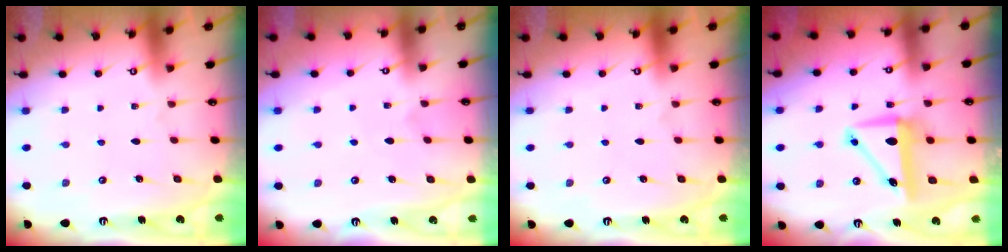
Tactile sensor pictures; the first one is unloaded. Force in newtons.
{"total": 3.2, "press": 3.2, "slide": 0.4}
{"total": 0.0}
{"total": 8.2, "press": 8.0, "slide": 1.8}